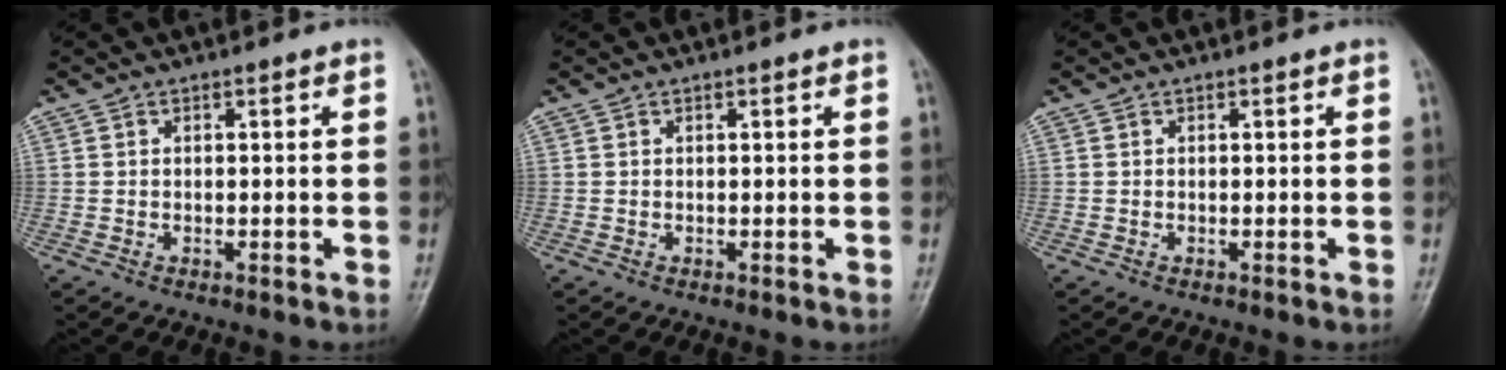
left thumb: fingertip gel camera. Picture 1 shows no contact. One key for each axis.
{"total": 0.0}
{"total": 0.0}